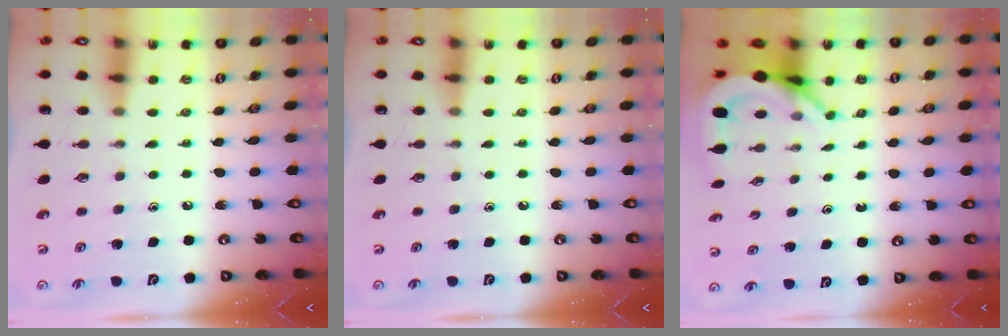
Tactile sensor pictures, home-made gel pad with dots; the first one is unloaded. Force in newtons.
{"total": 0.0}
{"total": 5.2, "press": 5.2, "slide": 0.4}